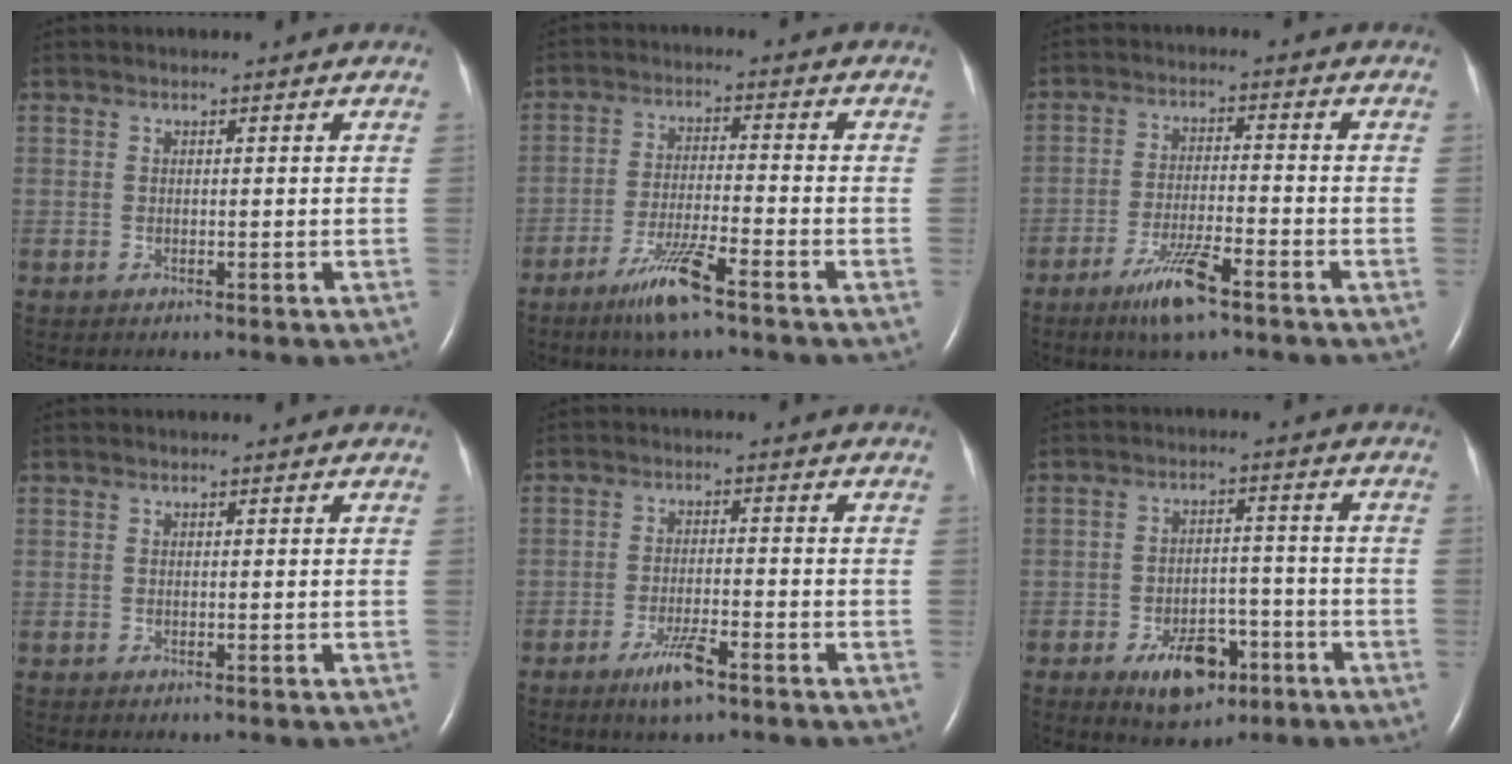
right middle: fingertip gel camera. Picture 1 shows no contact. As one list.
[{"total": 7.7, "force": [-5.2, 0.1, 5.7], "torque": [-0.117, -0.017, -0.097]}, {"total": 7.4, "force": [-4.8, 0.8, 5.5], "torque": [-0.112, -0.012, -0.086]}, {"total": 0.0}, {"total": 5.1, "force": [-3.3, 0.7, 3.8], "torque": [-0.078, -0.006, -0.059]}, {"total": 8.5, "force": [-4.7, 4.5, 5.5], "torque": [-0.086, 0.004, -0.068]}]